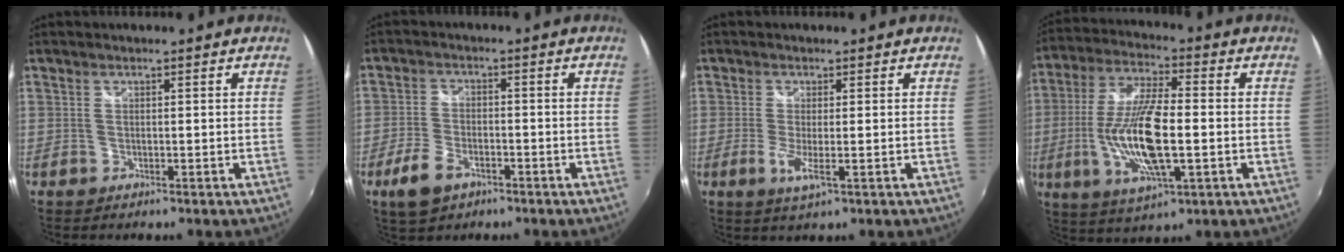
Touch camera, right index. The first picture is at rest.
{"total": 7.3, "force": [-4.2, 4.1, 4.4], "torque": [-0.111, -0.005, -0.077]}
{"total": 3.7, "force": [-1.2, 0.4, 3.5], "torque": [-0.077, -0.012, -0.023]}
{"total": 15.9, "force": [-2.7, 4.5, 15.0], "torque": [-0.303, -0.007, -0.047]}